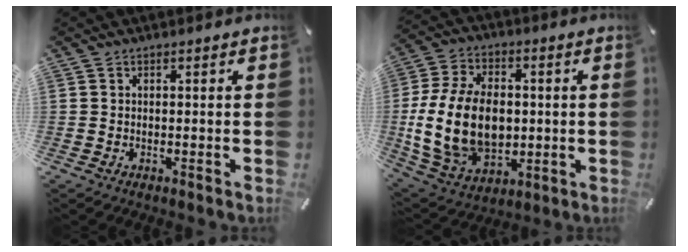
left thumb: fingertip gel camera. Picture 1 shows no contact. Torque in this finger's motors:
{"motor_torque": [0.32, 1.82, 0.61, -0.01, 0.80]}